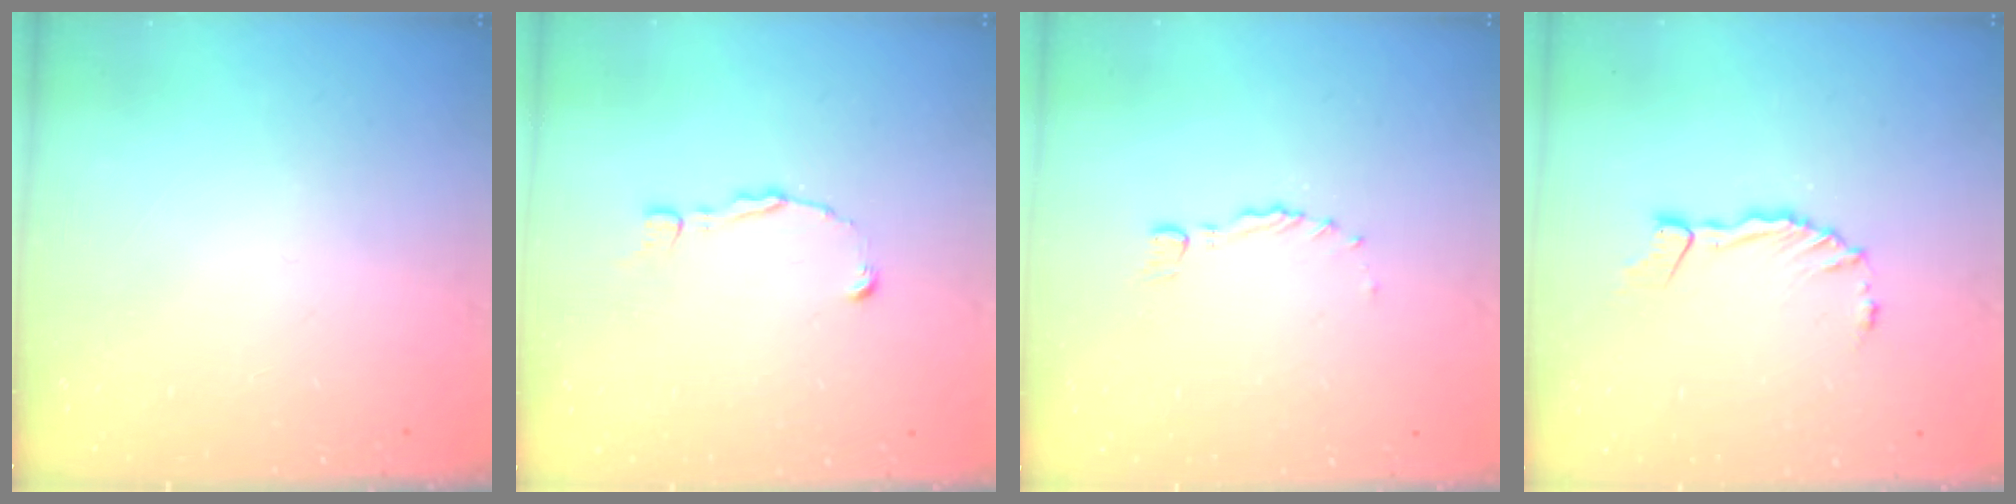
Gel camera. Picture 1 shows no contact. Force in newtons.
{"total": 1.5, "press": 1.5, "slide": 0.1}
{"total": 0.0}
{"total": 3.7, "press": 3.7, "slide": 0.2}